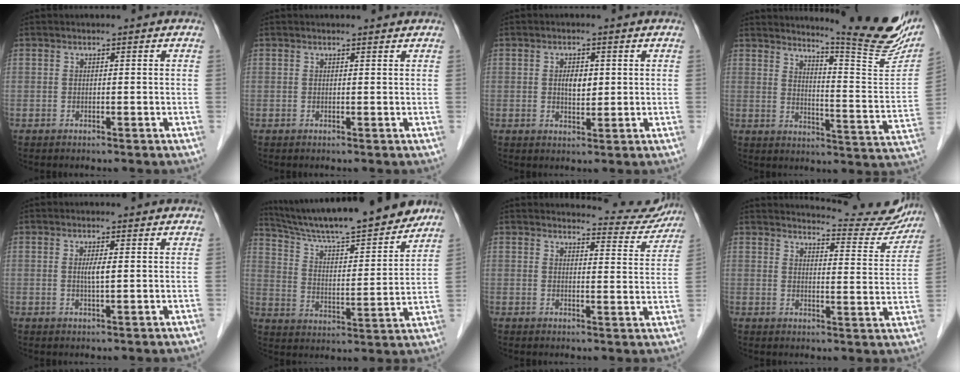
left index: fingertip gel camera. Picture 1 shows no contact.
{"total": 1.1, "force": [1.1, 0.0, 0.1], "torque": [-0.010, 0.000, 0.013]}
{"total": 2.8, "force": [0.3, 1.4, 2.3], "torque": [-0.040, -0.001, 0.008]}
{"total": 17.7, "force": [15.4, 0.3, 8.8], "torque": [-0.120, -0.094, 0.187]}
{"total": 1.9, "force": [0.1, 0.1, 1.9], "torque": [-0.039, -0.003, 0.002]}
{"total": 20.5, "force": [18.2, 1.9, 9.2], "torque": [-0.153, -0.003, 0.281]}
{"total": 7.7, "force": [7.6, 1.1, -0.3], "torque": [0.015, -0.029, 0.078]}
{"total": 12.7, "force": [12.5, 1.4, 1.5], "torque": [-0.010, -0.049, 0.138]}